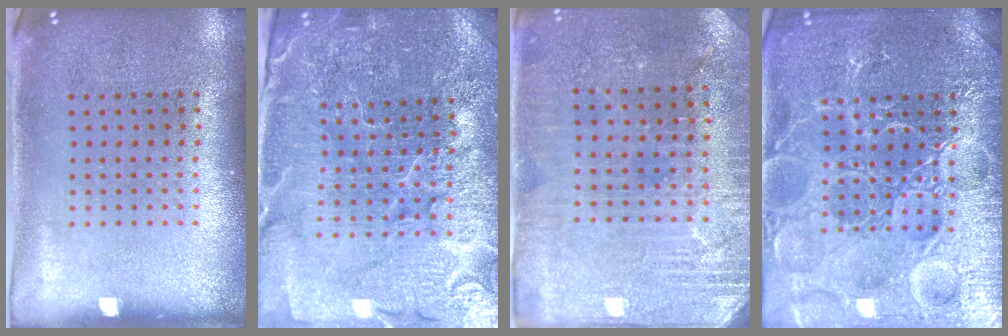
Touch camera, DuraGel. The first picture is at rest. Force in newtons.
{"total": 5.0, "press": 4.7, "slide": 1.7}
{"total": 2.9, "press": 2.9, "slide": 0.4}
{"total": 7.5, "press": 7.5, "slide": 1.0}